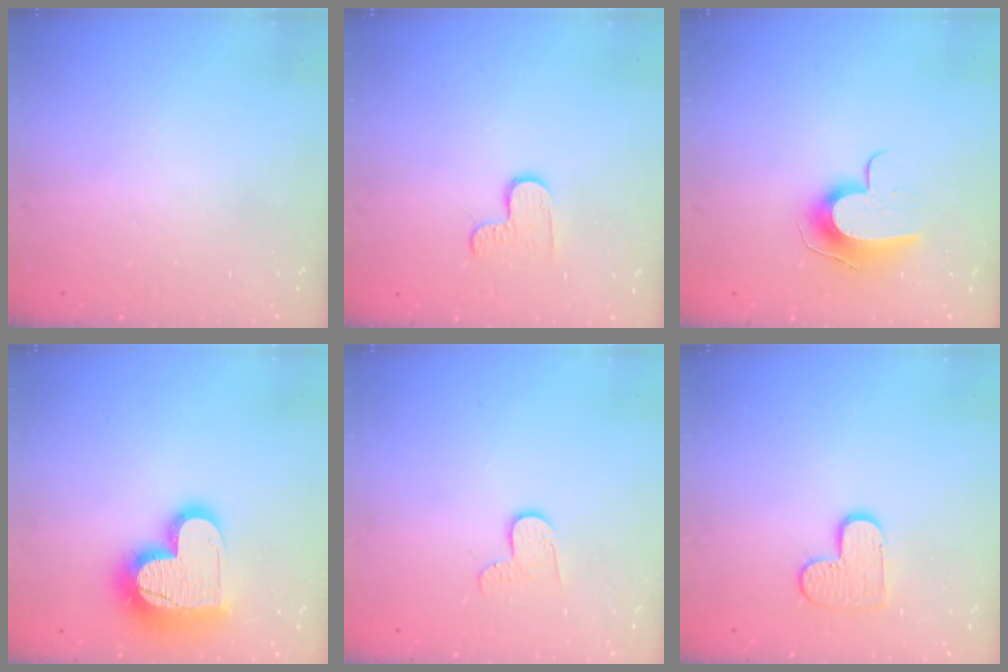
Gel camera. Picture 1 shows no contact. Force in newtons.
{"total": 4.5, "press": 4.5, "slide": 0.4}
{"total": 9.9, "press": 9.9, "slide": 0.3}
{"total": 17.8, "press": 17.7, "slide": 1.5}
{"total": 6.4, "press": 6.4, "slide": 0.5}
{"total": 8.3, "press": 8.2, "slide": 0.4}